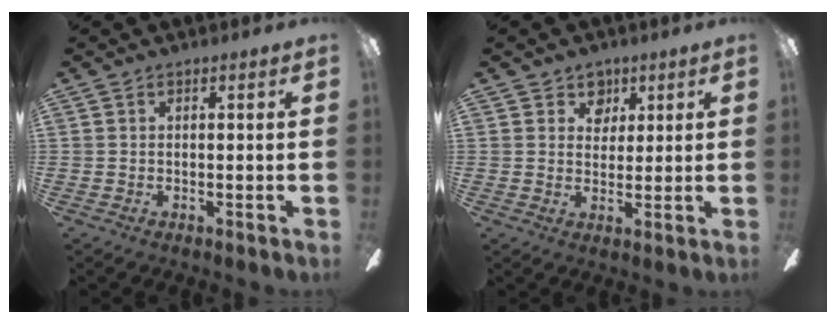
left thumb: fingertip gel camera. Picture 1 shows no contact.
{"total": 5.0, "force": [3.1, 3.7, 1.1], "torque": [-0.005, -0.010, 0.051]}